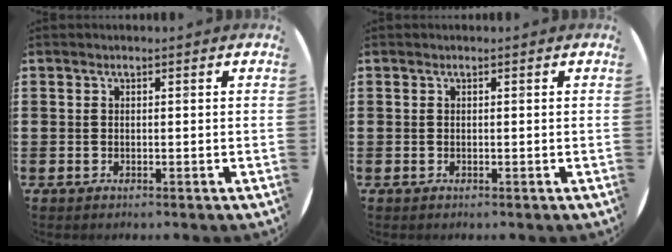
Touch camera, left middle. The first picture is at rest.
{"total": 0.0}